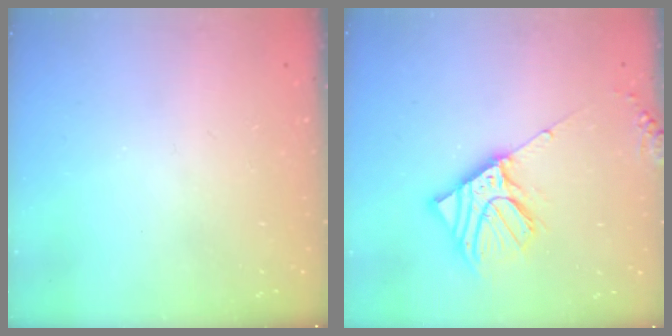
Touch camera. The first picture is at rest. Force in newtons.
{"total": 12.2, "press": 12.0, "slide": 1.8}